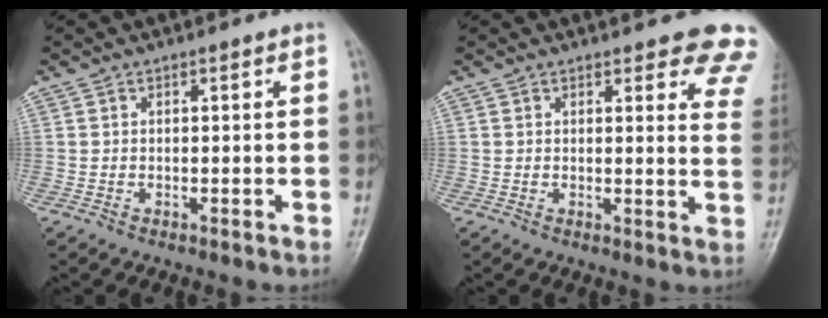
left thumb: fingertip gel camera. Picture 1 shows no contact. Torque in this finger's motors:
{"motor_torque": [0.79, 0.66, 1.43, -1.34, 0.05]}